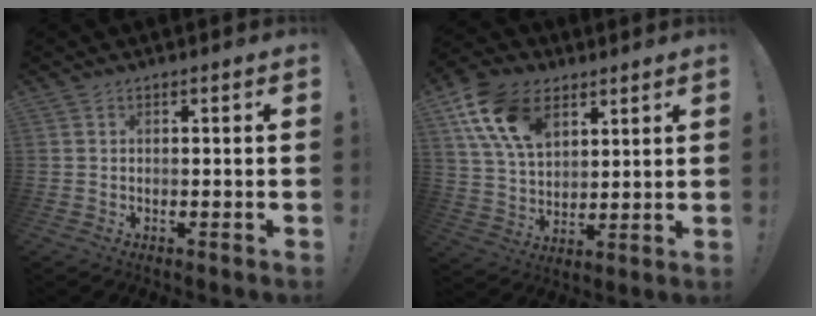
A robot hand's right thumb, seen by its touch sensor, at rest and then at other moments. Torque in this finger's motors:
{"motor_torque": [0.76, 2.39, 0.56, -0.34, 0.42]}